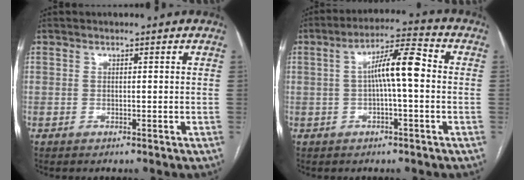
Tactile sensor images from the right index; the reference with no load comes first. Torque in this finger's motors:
{"motor_torque": [1.19, 0.29, 0.32, 0.16]}